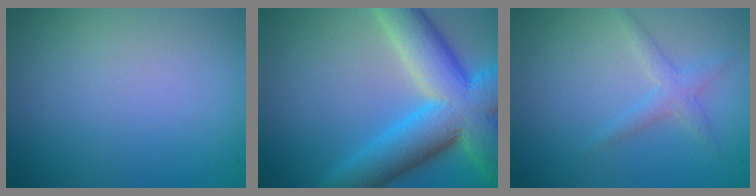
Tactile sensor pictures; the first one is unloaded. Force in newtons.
{"total": 11.9, "press": 11.8, "slide": 0.7}
{"total": 1.9, "press": 1.9, "slide": 0.0}